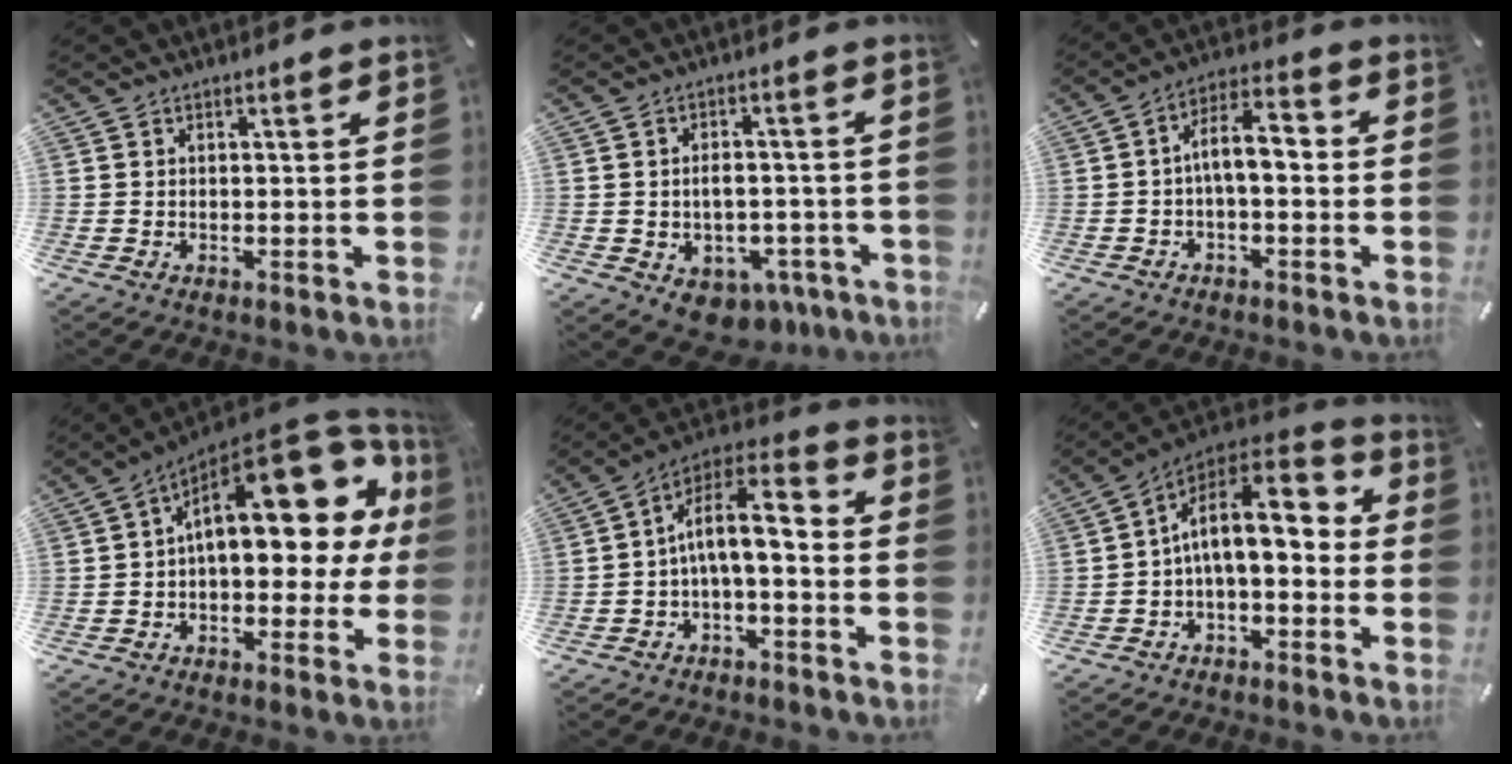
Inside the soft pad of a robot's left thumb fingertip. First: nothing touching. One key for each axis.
{"total": 6.5, "fx": -1.7, "fy": 5.1, "fz": 3.7, "tx": -0.053, "ty": 0.018, "tz": -0.024}
{"total": 8.0, "fx": -0.7, "fy": 3.9, "fz": 7.0, "tx": -0.123, "ty": 0.017, "tz": -0.015}
{"total": 21.2, "fx": 6.7, "fy": 11.2, "fz": 16.8, "tx": -0.216, "ty": -0.045, "tz": 0.120}
{"total": 10.8, "fx": -0.3, "fy": 5.2, "fz": 9.4, "tx": -0.167, "ty": 0.004, "tz": -0.002}
{"total": 14.0, "fx": 1.6, "fy": 8.2, "fz": 11.2, "tx": -0.186, "ty": -0.006, "tz": 0.028}